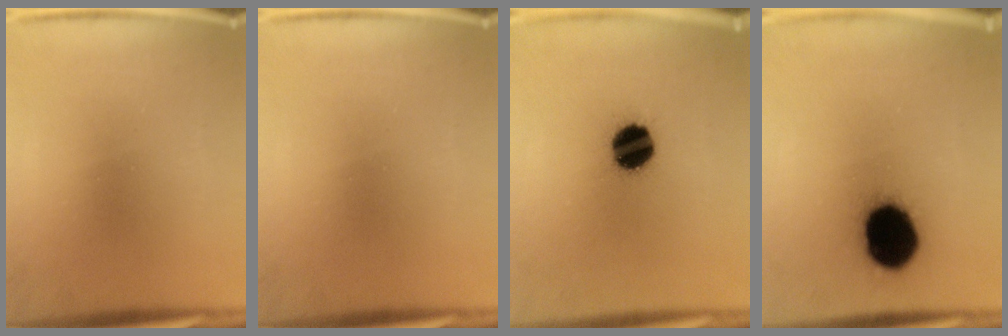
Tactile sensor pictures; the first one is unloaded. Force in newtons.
{"total": 0.0}
{"total": 11.7}
{"total": 19.5}